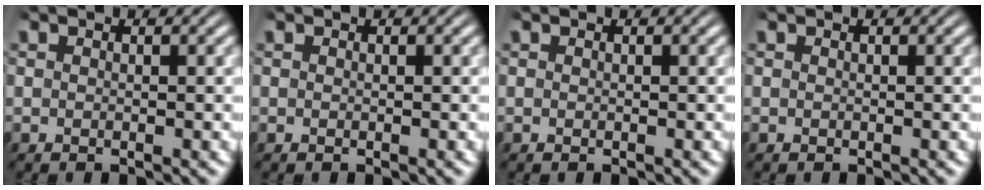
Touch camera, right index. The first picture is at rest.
{"total": 0.0}
{"total": 0.0}
{"total": 0.0}